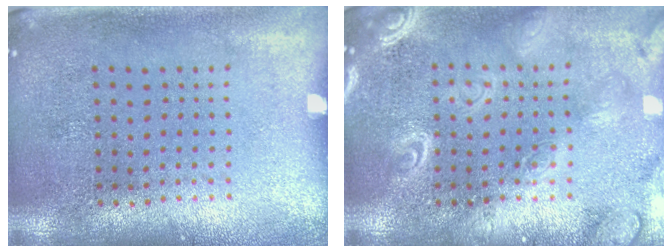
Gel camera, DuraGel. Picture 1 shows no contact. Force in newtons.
{"total": 3.8, "press": 3.7, "slide": 0.5}